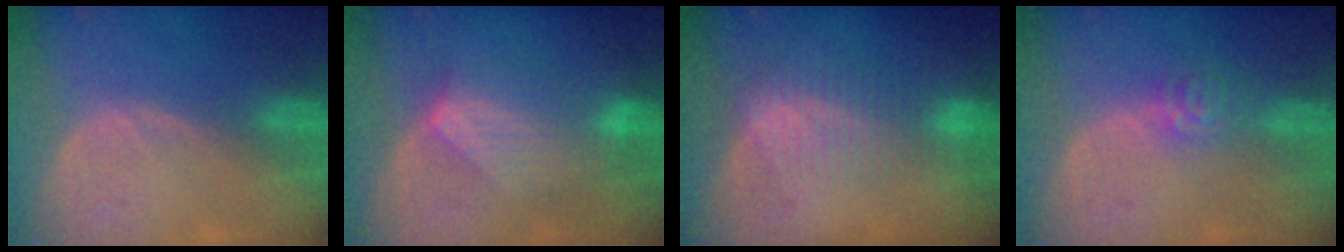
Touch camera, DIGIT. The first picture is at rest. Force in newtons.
{"total": 6.8, "press": 6.7, "slide": 1.1}
{"total": 7.1, "press": 6.1, "slide": 3.7}
{"total": 3.9, "press": 3.6, "slide": 1.6}